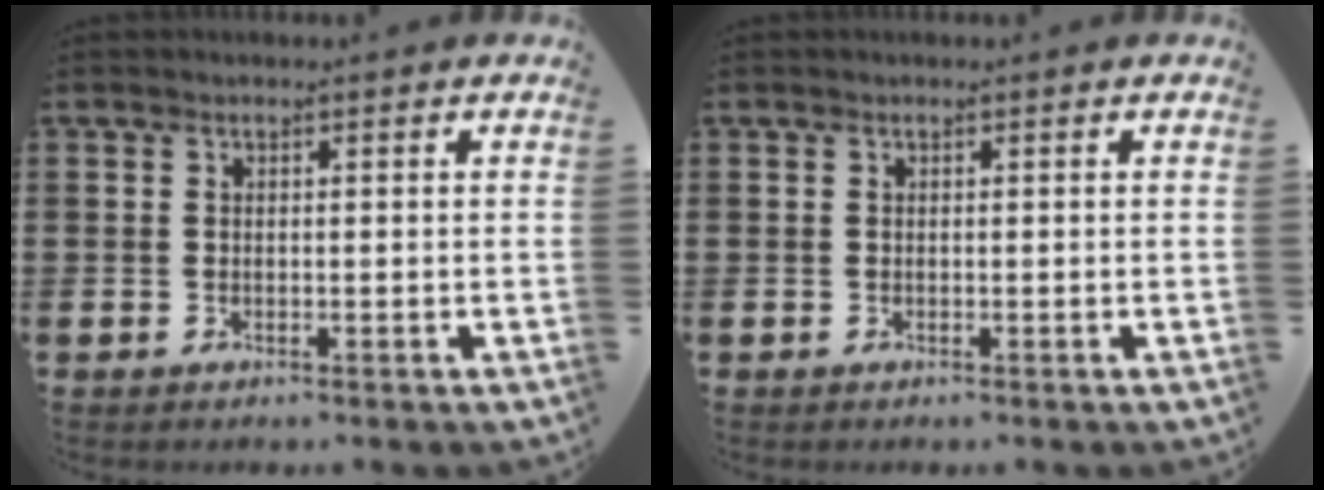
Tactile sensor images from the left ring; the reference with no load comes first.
{"total": 0.0}